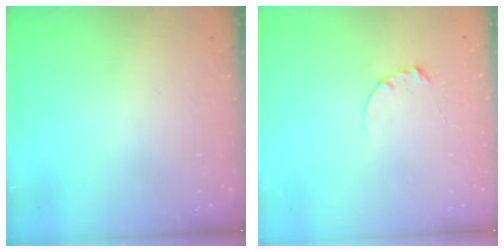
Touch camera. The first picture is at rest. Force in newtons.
{"total": 3.2, "press": 3.2, "slide": 0.3}